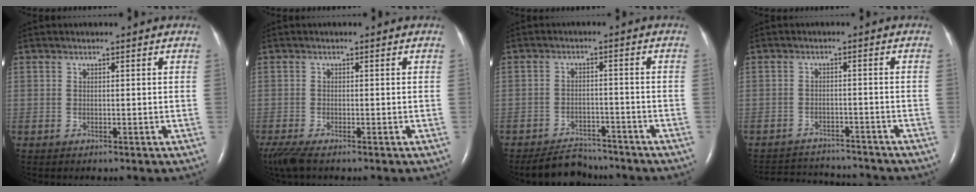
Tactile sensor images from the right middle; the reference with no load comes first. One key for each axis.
{"total": 3.9, "fx": -2.9, "fy": 0.7, "fz": 2.6, "tx": -0.058, "ty": -0.014, "tz": -0.055}
{"total": 5.6, "fx": -5.3, "fy": 1.7, "fz": 0.6, "tx": -0.014, "ty": -0.008, "tz": -0.086}
{"total": 10.2, "fx": -9.9, "fy": 1.4, "fz": 1.6, "tx": -0.033, "ty": 0.004, "tz": -0.138}